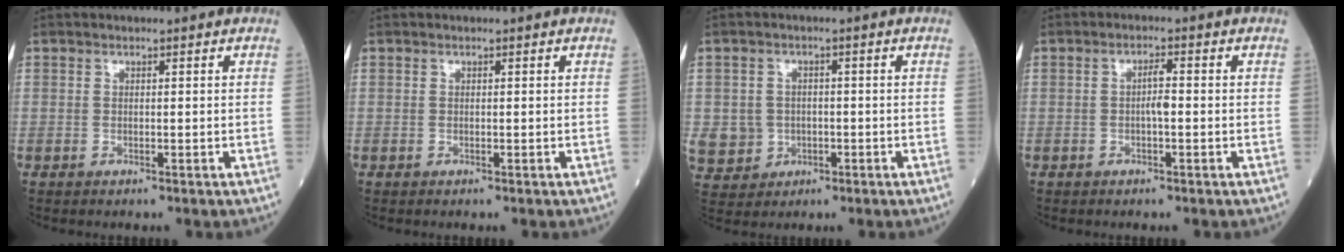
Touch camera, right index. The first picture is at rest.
{"total": 0.0}
{"total": 6.8, "force": [-1.1, 6.5, 1.5], "torque": [-0.038, 0.008, -0.005]}
{"total": 2.2, "force": [-0.3, 0.3, 2.2], "torque": [-0.039, 0.003, -0.007]}